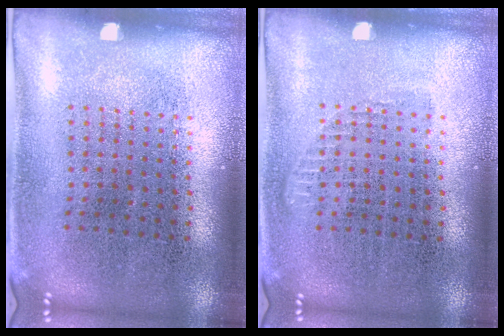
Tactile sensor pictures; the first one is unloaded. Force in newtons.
{"total": 0.5, "press": 0.5, "slide": 0.2}